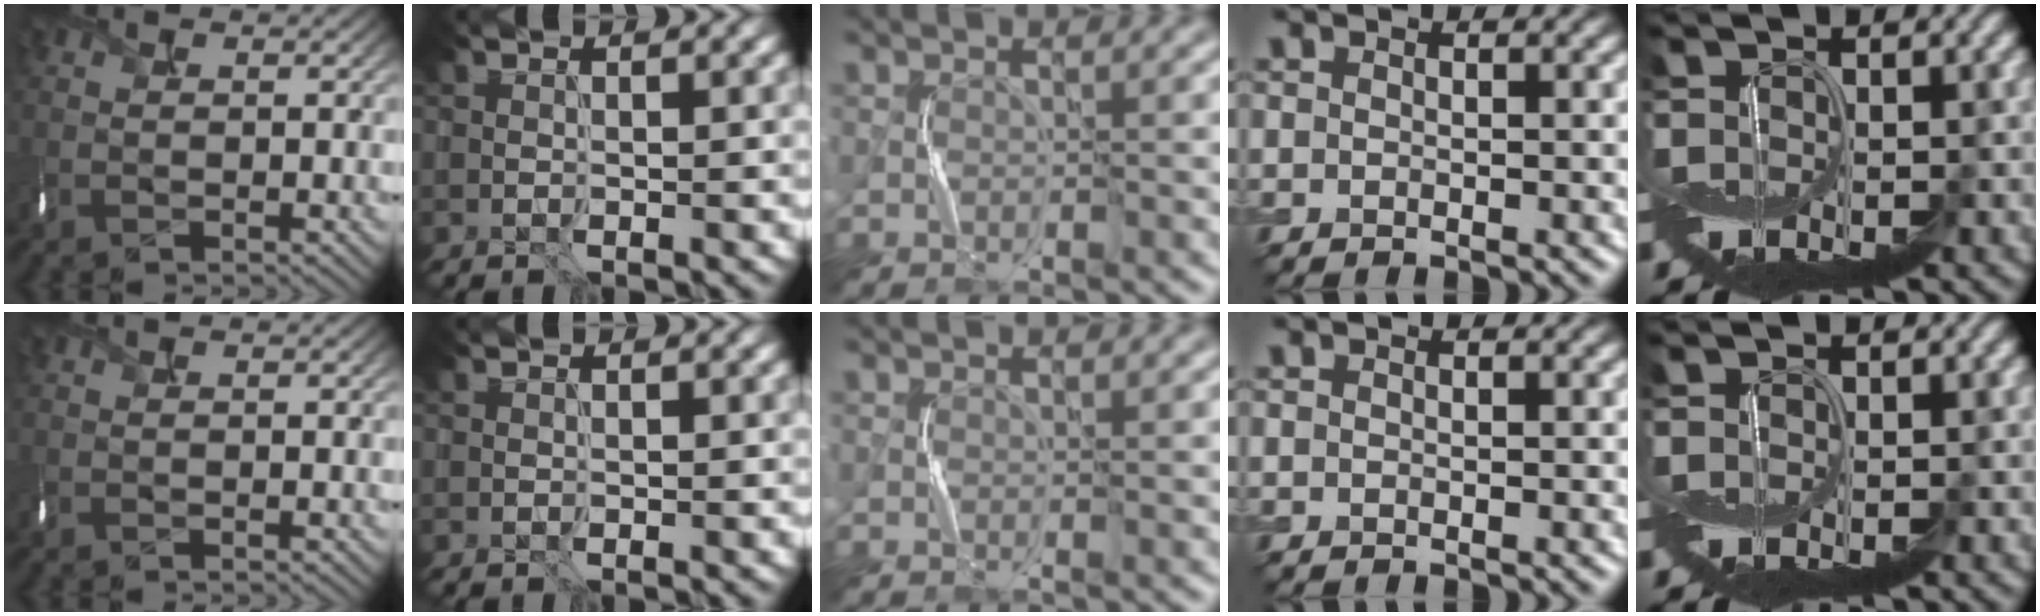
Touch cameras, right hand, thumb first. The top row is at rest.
{}